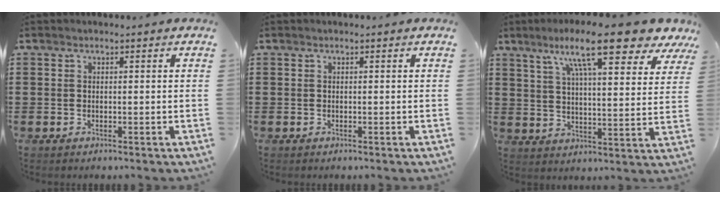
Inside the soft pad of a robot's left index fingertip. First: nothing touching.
{"total": 0.0}
{"total": 13.6, "force": [9.3, 1.7, 9.7], "torque": [-0.178, -0.031, 0.150]}